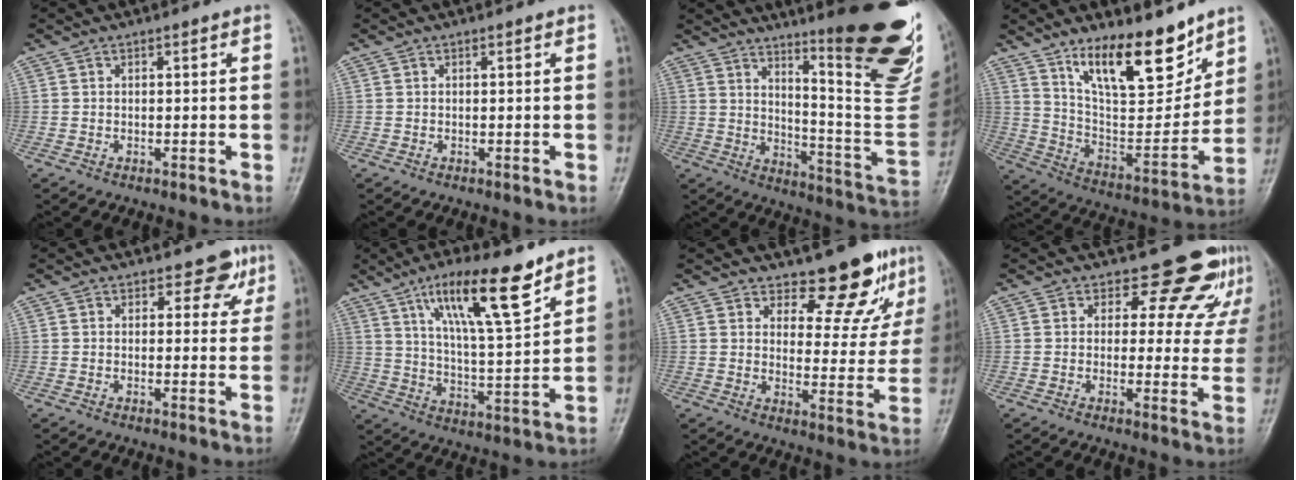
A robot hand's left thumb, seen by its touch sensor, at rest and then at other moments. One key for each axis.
{"total": 0.0}
{"total": 26.4, "fx": 14.9, "fy": 4.7, "fz": 21.3, "tx": -0.241, "ty": -0.095, "tz": 0.215}
{"total": 18.1, "fx": 12.3, "fy": 6.6, "fz": 11.5, "tx": -0.136, "ty": -0.085, "tz": 0.221}
{"total": 4.2, "fx": 2.6, "fy": 2.9, "fz": 1.6, "tx": 0.014, "ty": -0.011, "tz": 0.028}
{"total": 15.6, "fx": 9.8, "fy": 3.2, "fz": 11.8, "tx": -0.187, "ty": -0.048, "tz": 0.176}
{"total": 10.1, "fx": 8.4, "fy": 4.0, "fz": 4.0, "tx": -0.014, "ty": -0.075, "tz": 0.112}
{"total": 10.8, "fx": 8.9, "fy": 5.4, "fz": 2.7, "tx": 0.020, "ty": -0.054, "tz": 0.084}